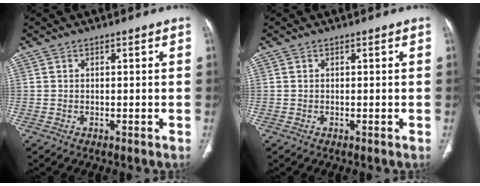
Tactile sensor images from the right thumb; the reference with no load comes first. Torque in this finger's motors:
{"motor_torque": [-0.30, 0.08, -0.21, 0.09, -0.02]}